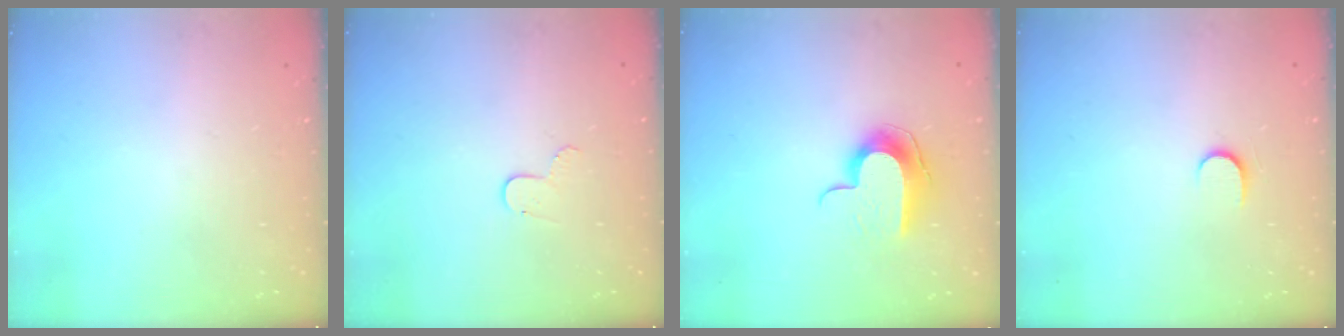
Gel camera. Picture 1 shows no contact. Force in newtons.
{"total": 4.9, "press": 4.9, "slide": 0.5}
{"total": 9.8, "press": 9.8, "slide": 0.6}
{"total": 4.4, "press": 4.4, "slide": 0.5}